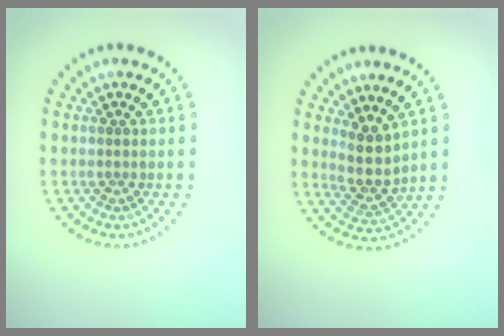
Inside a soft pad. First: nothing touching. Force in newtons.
{"total": 2.9, "press": 2.3, "slide": 1.7}